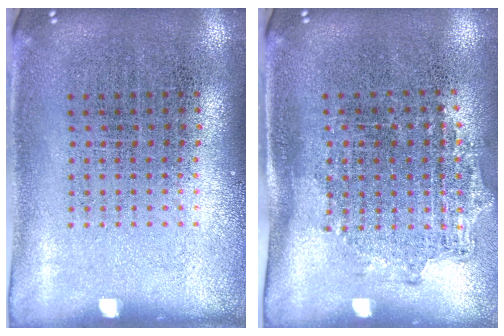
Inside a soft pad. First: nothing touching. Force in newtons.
{"total": 1.4, "press": 1.1, "slide": 0.9}